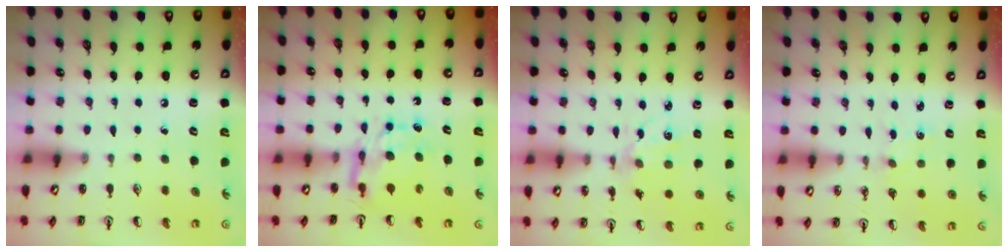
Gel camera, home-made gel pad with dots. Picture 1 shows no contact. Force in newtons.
{"total": 7.7, "press": 7.6, "slide": 0.7}
{"total": 3.0, "press": 2.8, "slide": 0.9}
{"total": 0.0}